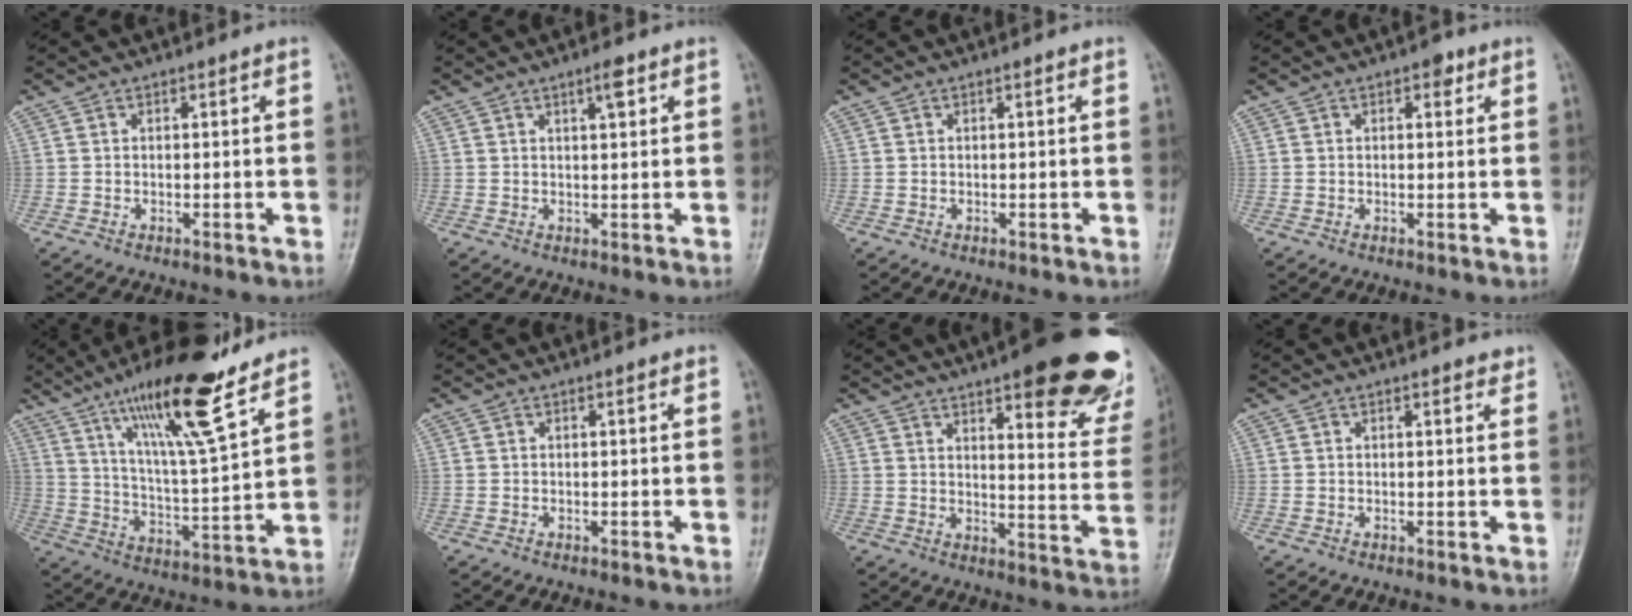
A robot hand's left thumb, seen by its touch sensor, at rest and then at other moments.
{"total": 2.6, "force": [1.4, 0.6, 2.0], "torque": [-0.029, -0.007, 0.022]}
{"total": 0.0}
{"total": 2.0, "force": [1.0, 1.2, 1.3], "torque": [-0.004, 0.000, 0.009]}
{"total": 18.3, "force": [12.4, 2.7, 13.1], "torque": [-0.213, -0.063, 0.218]}
{"total": 0.0}
{"total": 26.5, "force": [17.1, 7.4, 18.8], "torque": [-0.195, -0.070, 0.209]}
{"total": 1.7, "force": [1.3, 0.6, 0.8], "torque": [-0.006, -0.004, 0.014]}